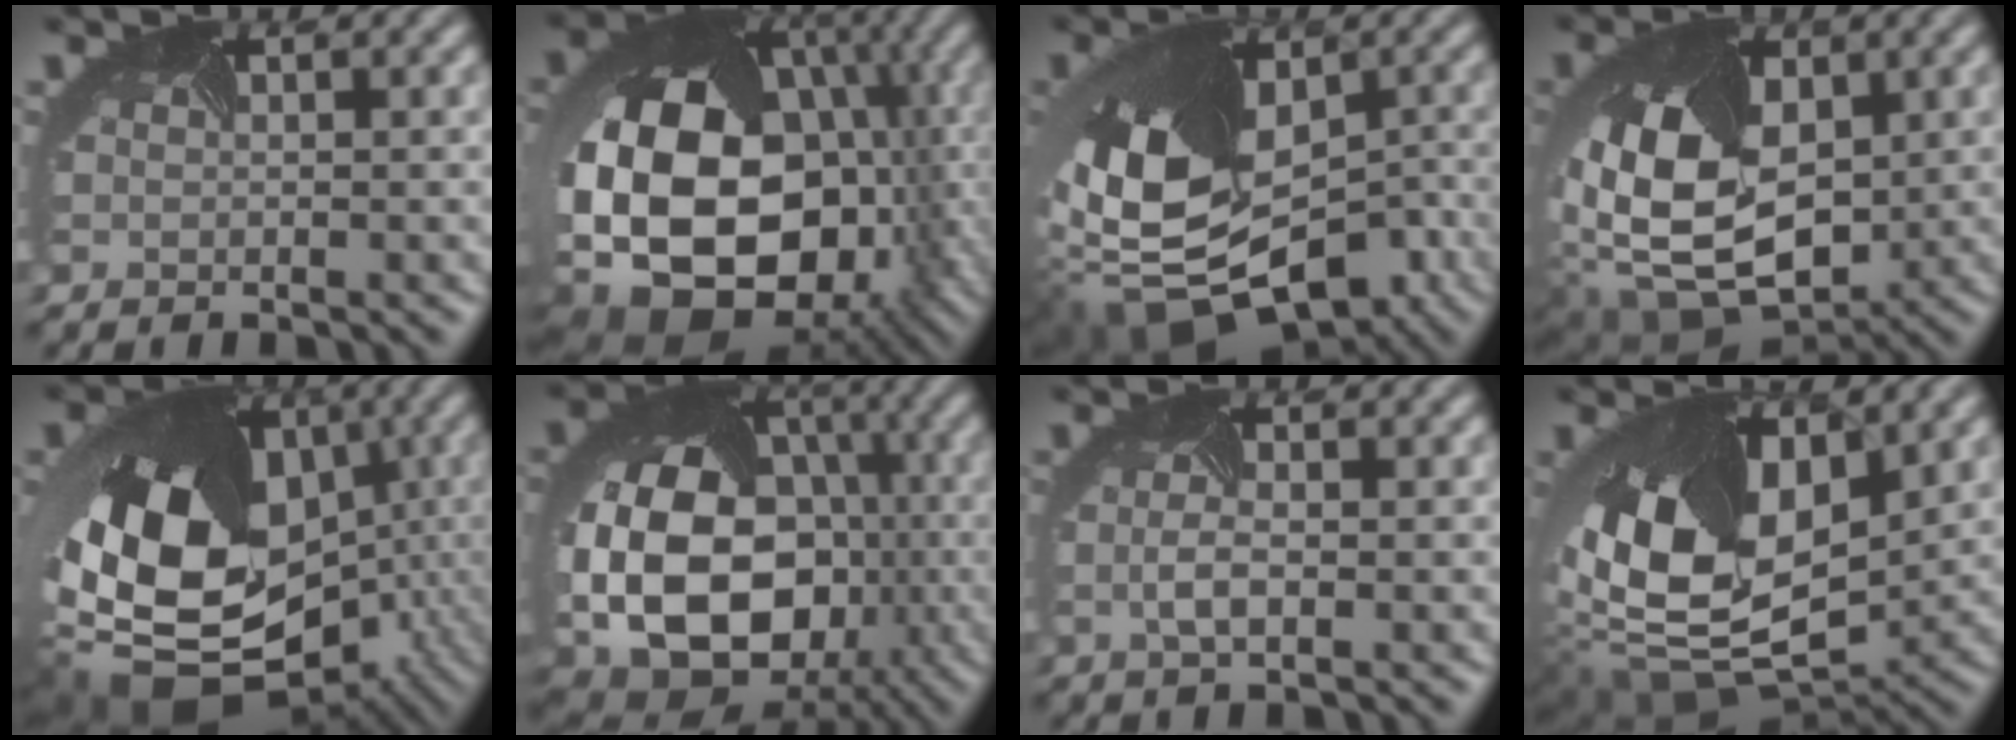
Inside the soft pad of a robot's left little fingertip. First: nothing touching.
{"total": 19.7, "force": [-4.8, 14.6, 12.4], "torque": [-0.252, -0.030, -0.063]}
{"total": 14.4, "force": [-4.9, 9.0, 10.1], "torque": [-0.220, -0.043, -0.052]}
{"total": 12.5, "force": [-0.1, 8.7, 9.0], "torque": [-0.203, -0.036, 0.015]}
{"total": 17.4, "force": [-3.9, 12.7, 11.2], "torque": [-0.210, -0.023, -0.045]}
{"total": 16.0, "force": [-2.6, 12.4, 9.8], "torque": [-0.209, -0.030, -0.029]}
{"total": 1.6, "force": [-0.2, 0.5, 1.5], "torque": [-0.048, 0.000, -0.007]}
{"total": 13.6, "force": [1.4, 8.5, 10.6], "torque": [-0.225, -0.036, 0.038]}